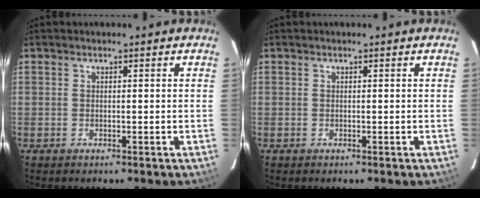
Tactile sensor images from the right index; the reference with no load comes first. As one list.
[{"total": 0.0}]